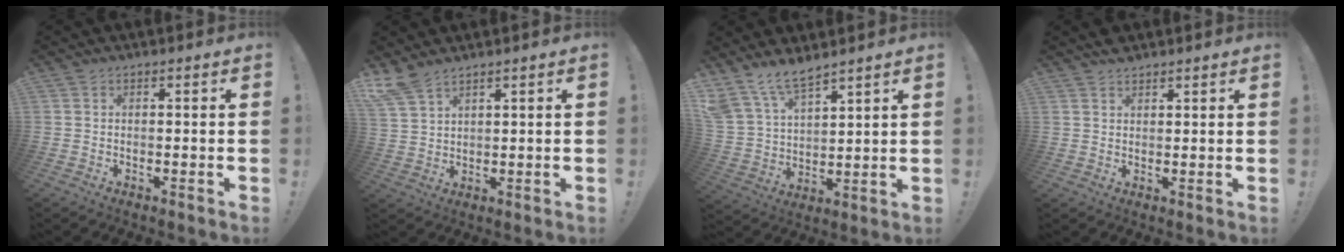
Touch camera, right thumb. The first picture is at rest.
{"total": 5.8, "force": [4.9, 1.5, 2.9], "torque": [-0.065, -0.021, 0.096]}
{"total": 11.0, "force": [9.6, 3.9, 3.9], "torque": [-0.093, -0.060, 0.187]}
{"total": 3.4, "force": [2.5, 2.2, 0.3], "torque": [0.002, -0.018, 0.047]}